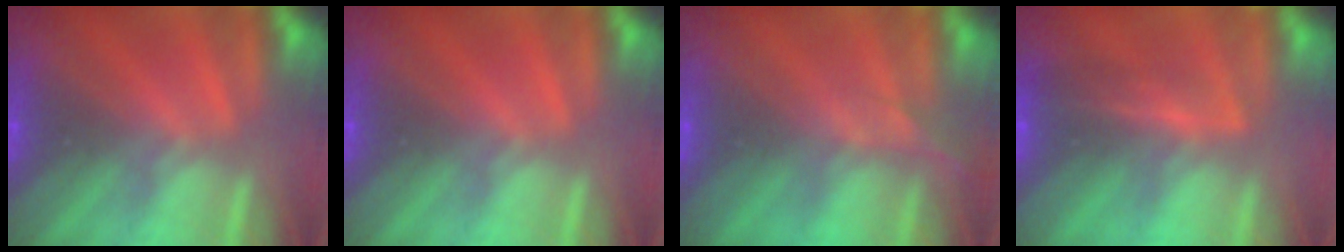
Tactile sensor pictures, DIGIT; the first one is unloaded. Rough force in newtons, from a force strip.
{"total": 0.0}
{"total": 2.5}
{"total": 1.8}